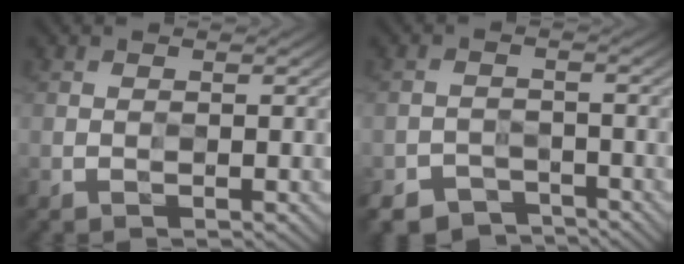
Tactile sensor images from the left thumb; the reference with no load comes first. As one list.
[{"total": 2.7, "force": [-2.2, 0.9, -1.2], "torque": [0.024, 0.002, -0.046]}]